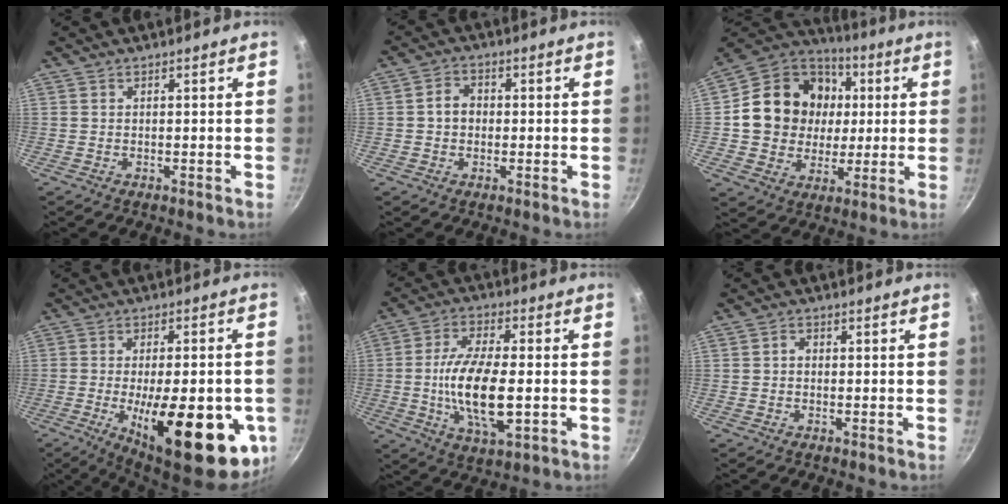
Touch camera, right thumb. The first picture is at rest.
{"total": 4.1, "force": [-0.1, 3.4, 2.3], "torque": [-0.023, 0.014, -0.007]}
{"total": 19.2, "force": [2.4, 16.8, 9.0], "torque": [-0.136, 0.017, 0.041]}
{"total": 24.7, "force": [-7.0, 9.0, 21.9], "torque": [-0.281, -0.001, -0.088]}
{"total": 14.8, "force": [-1.7, 6.0, 13.4], "torque": [-0.253, 0.002, -0.036]}
{"total": 1.6, "force": [-0.1, 1.3, 0.9], "torque": [-0.015, 0.008, -0.003]}